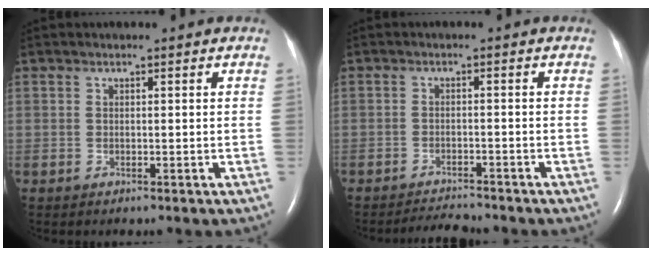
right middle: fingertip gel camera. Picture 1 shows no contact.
{"total": 3.2, "force": [-3.2, -0.3, 0.1], "torque": [-0.010, -0.018, -0.052]}